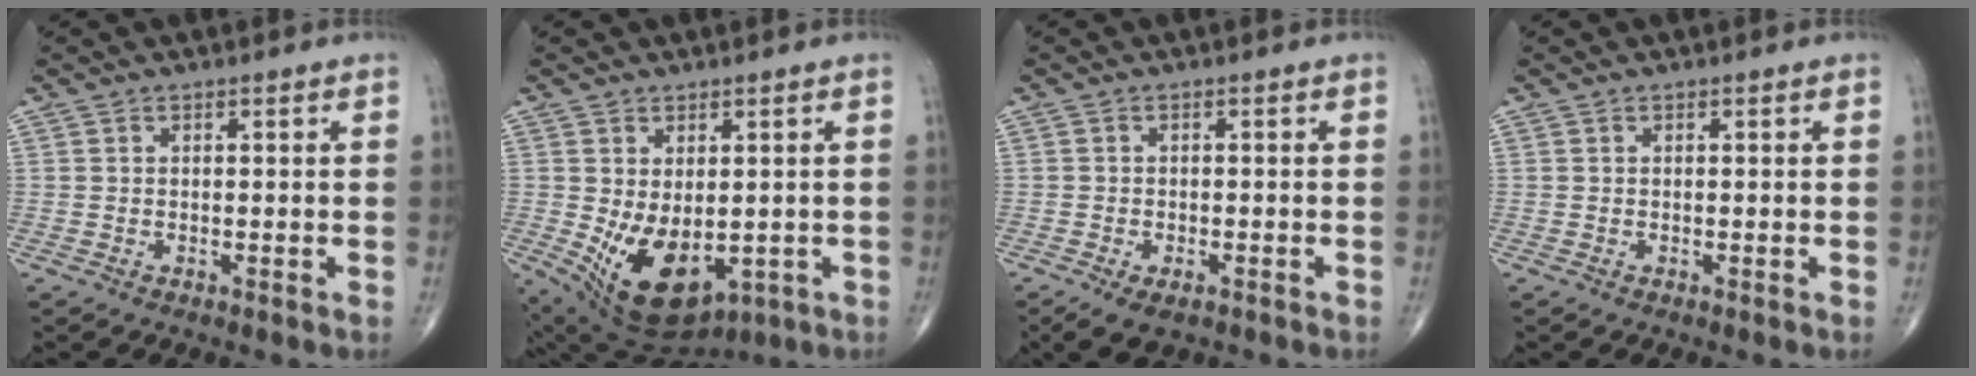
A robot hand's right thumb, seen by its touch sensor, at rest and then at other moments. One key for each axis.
{"total": 12.9, "fx": -2.3, "fy": 7.6, "fz": 10.1, "tx": -0.159, "ty": -0.010, "tz": -0.006}
{"total": 4.9, "fx": -2.8, "fy": 2.4, "fz": 3.1, "tx": -0.056, "ty": 0.000, "tz": -0.044}
{"total": 0.0}